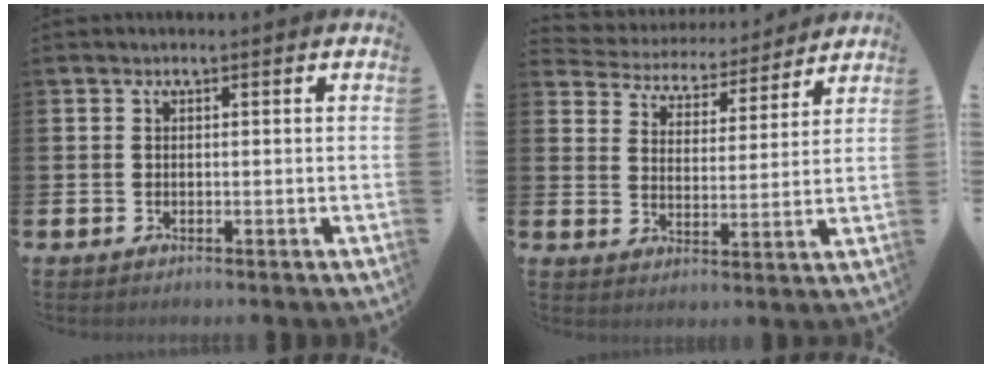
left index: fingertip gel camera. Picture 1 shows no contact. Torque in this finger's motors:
{"motor_torque": [0.84, -1.29, 0.00, -0.04]}